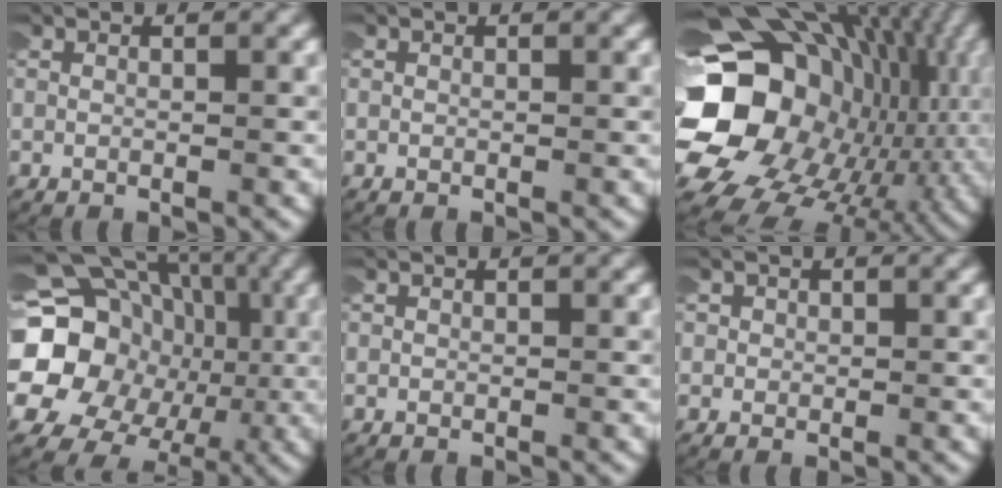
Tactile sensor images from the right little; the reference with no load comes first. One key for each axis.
{"total": 0.0}
{"total": 22.4, "fx": 0.9, "fy": 17.1, "fz": 14.5, "tx": -0.255, "ty": -0.035, "tz": 0.018}
{"total": 16.7, "fx": 0.7, "fy": 14.4, "fz": 8.4, "tx": -0.194, "ty": -0.033, "tz": 0.007}
{"total": 0.0}
{"total": 0.9, "fx": -0.2, "fy": 0.9, "fz": -0.2, "tx": -0.003, "ty": 0.000, "tz": -0.007}